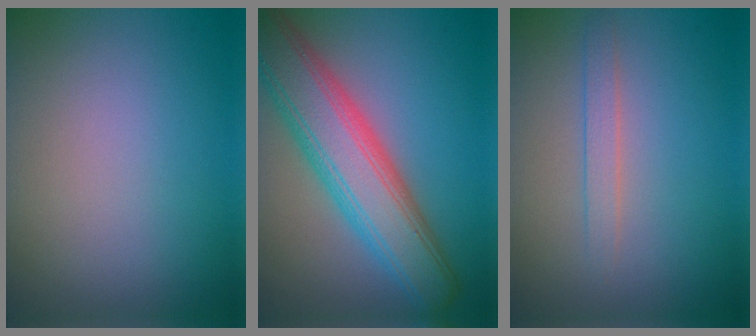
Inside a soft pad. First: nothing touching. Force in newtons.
{"total": 8.8, "press": 8.8, "slide": 0.5}
{"total": 1.5, "press": 1.5, "slide": 0.1}